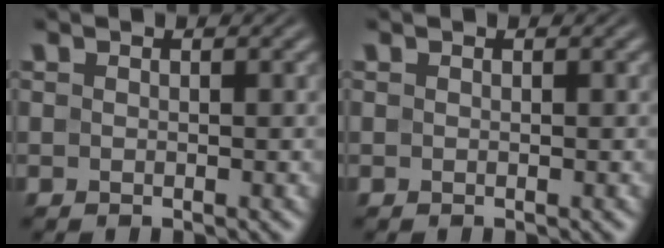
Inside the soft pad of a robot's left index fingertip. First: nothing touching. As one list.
[{"total": 0.0}]